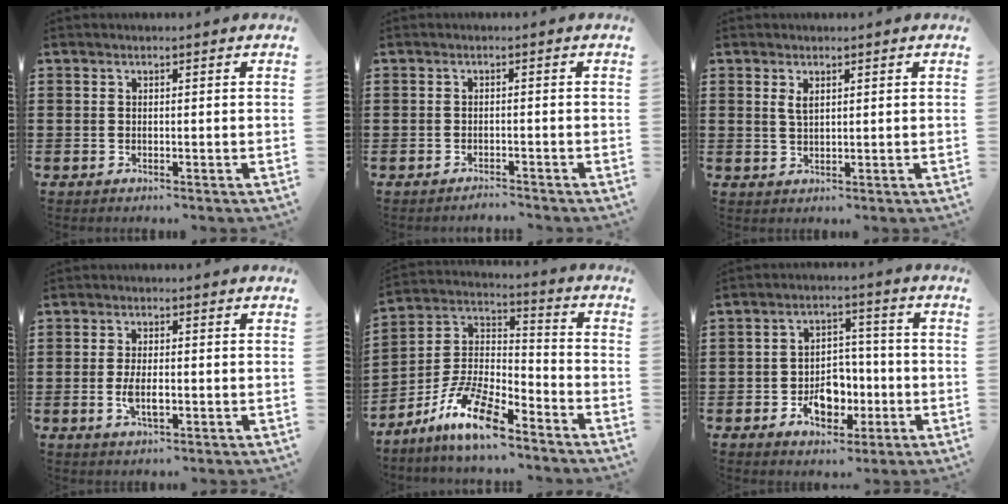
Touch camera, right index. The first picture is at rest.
{"total": 1.3, "force": [-1.3, 0.0, 0.0], "torque": [-0.004, 0.004, -0.029]}
{"total": 1.8, "force": [0.9, 0.7, 1.4], "torque": [-0.030, 0.004, 0.015]}
{"total": 4.3, "force": [-0.9, 1.6, 3.9], "torque": [-0.082, -0.002, -0.019]}
{"total": 11.6, "force": [-8.5, 3.1, 7.3], "torque": [-0.166, 0.012, -0.169]}
{"total": 7.1, "force": [-2.4, 5.1, 4.3], "torque": [-0.051, 0.008, -0.041]}